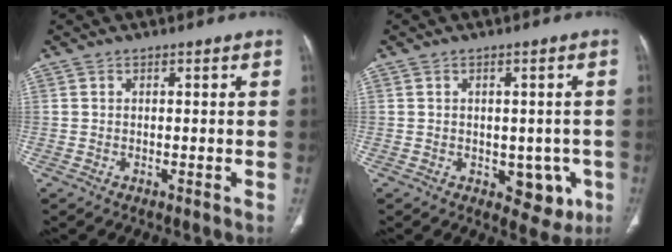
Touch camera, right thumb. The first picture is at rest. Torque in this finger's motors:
{"motor_torque": [0.77, 0.72, -0.23, 0.09, 0.02]}